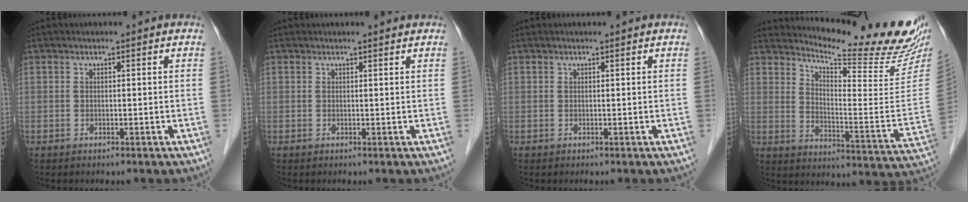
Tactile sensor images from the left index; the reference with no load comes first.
{"total": 1.4, "force": [1.4, 0.0, 0.2], "torque": [-0.009, 0.002, 0.017]}
{"total": 0.7, "force": [0.7, 0.0, 0.3], "torque": [-0.006, 0.010, 0.012]}
{"total": 19.2, "force": [18.2, 0.6, 6.1], "torque": [-0.105, -0.115, 0.229]}